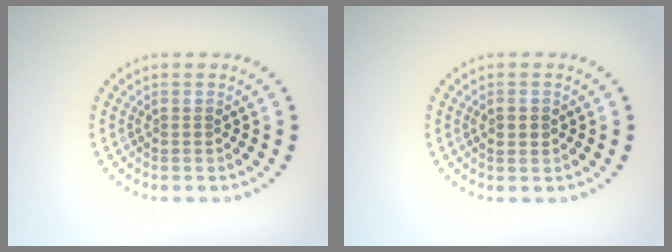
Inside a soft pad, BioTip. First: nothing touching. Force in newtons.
{"total": 1.9, "press": 1.9, "slide": 0.1}